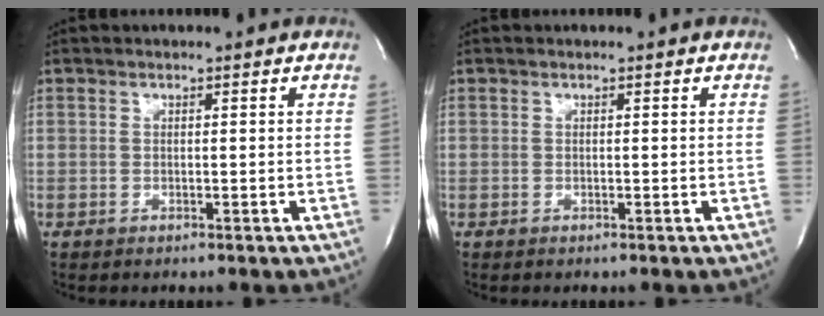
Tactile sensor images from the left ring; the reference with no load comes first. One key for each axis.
{"total": 0.0}